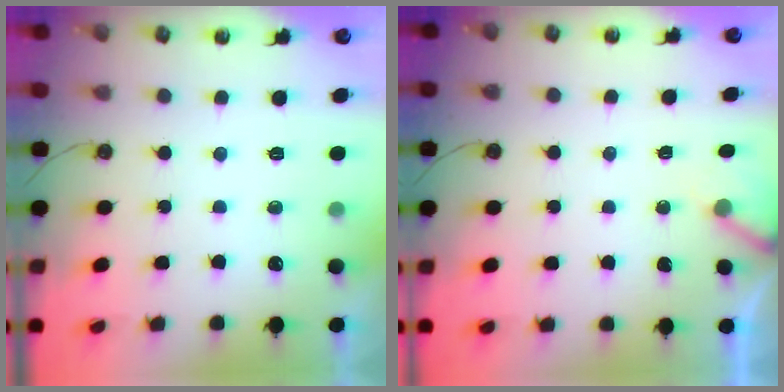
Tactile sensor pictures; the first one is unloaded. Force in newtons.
{"total": 2.7, "press": 2.7, "slide": 0.2}